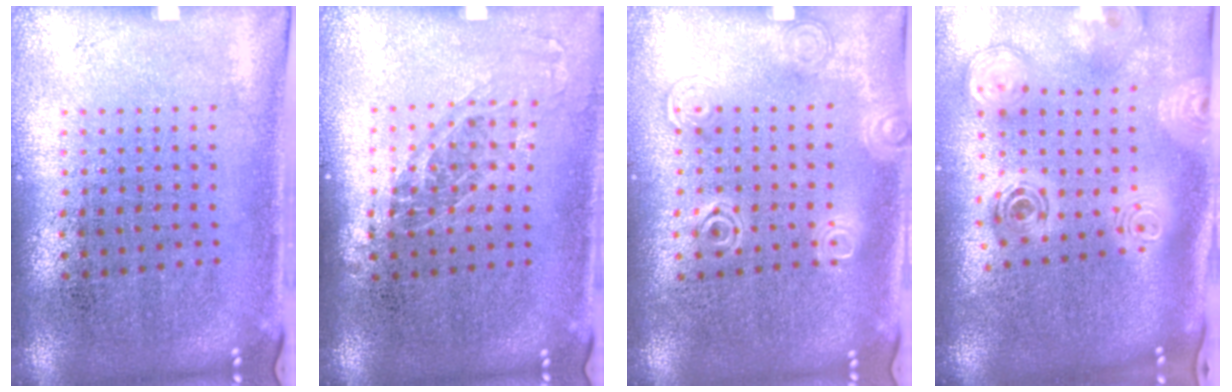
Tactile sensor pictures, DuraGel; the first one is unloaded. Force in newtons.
{"total": 1.1, "press": 1.0, "slide": 0.6}
{"total": 1.9, "press": 1.9, "slide": 0.4}
{"total": 2.8, "press": 2.0, "slide": 2.0}